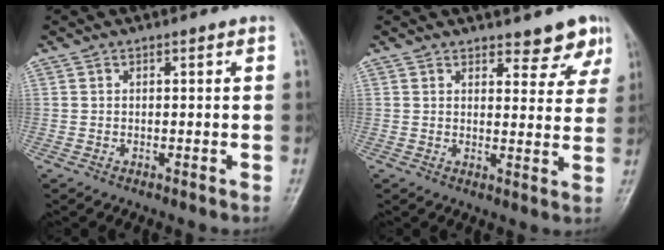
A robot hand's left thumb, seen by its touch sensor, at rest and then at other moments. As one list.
[{"total": 5.8, "force": [4.7, 2.5, 2.4], "torque": [0.004, -0.031, 0.052]}]